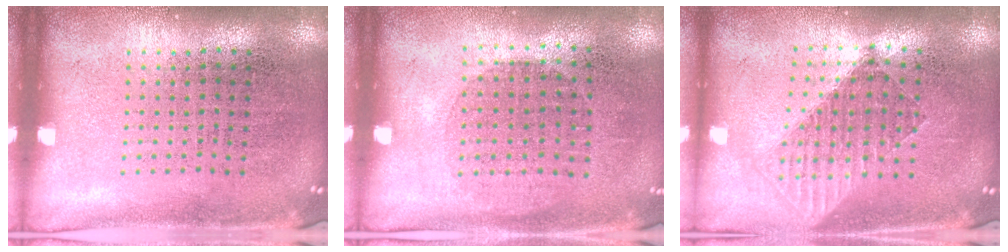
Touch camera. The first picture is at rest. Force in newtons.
{"total": 1.0, "press": 0.9, "slide": 0.4}
{"total": 1.5, "press": 1.3, "slide": 0.8}